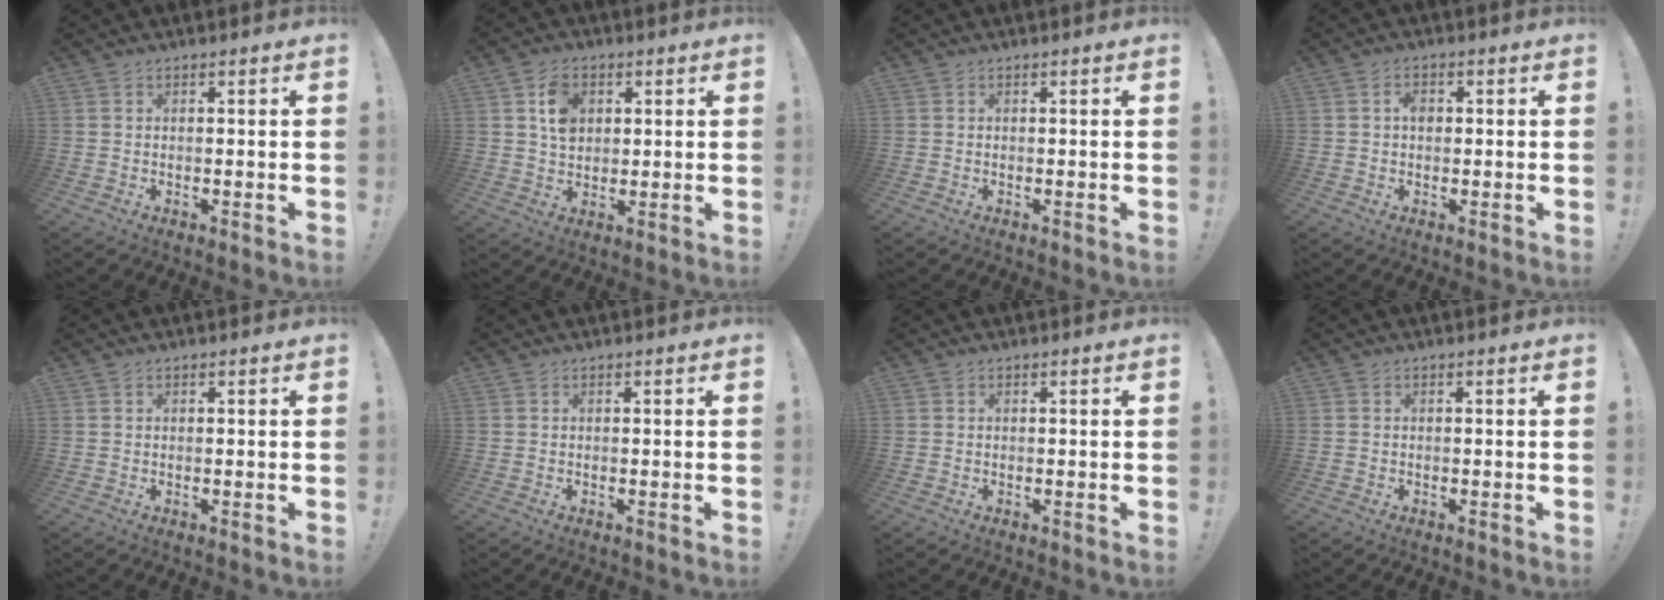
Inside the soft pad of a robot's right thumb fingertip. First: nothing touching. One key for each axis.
{"total": 7.5, "fx": 2.3, "fy": 5.6, "fz": 4.4, "tx": -0.059, "ty": -0.001, "tz": 0.042}
{"total": 0.0}
{"total": 2.5, "fx": 0.0, "fy": 1.8, "fz": 1.7, "tx": -0.018, "ty": 0.001, "tz": -0.005}
{"total": 0.0}
{"total": 0.0}
{"total": 0.0}
{"total": 0.5, "fx": -0.2, "fy": -0.2, "fz": 0.4, "tx": -0.007, "ty": -0.002, "tz": -0.003}